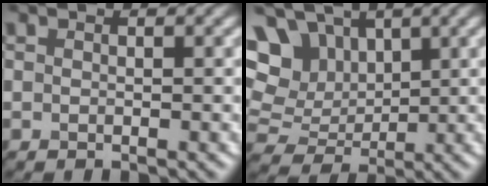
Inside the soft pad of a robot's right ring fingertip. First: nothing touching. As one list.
[{"total": 11.5, "force": [4.9, 8.4, 6.2], "torque": [-0.122, 0.024, 0.078]}]